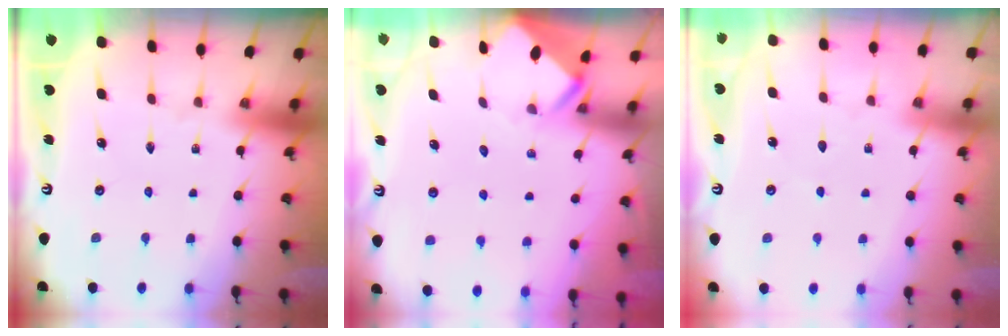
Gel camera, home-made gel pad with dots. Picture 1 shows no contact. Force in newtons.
{"total": 3.5, "press": 3.5, "slide": 0.1}
{"total": 3.0, "press": 2.9, "slide": 0.4}